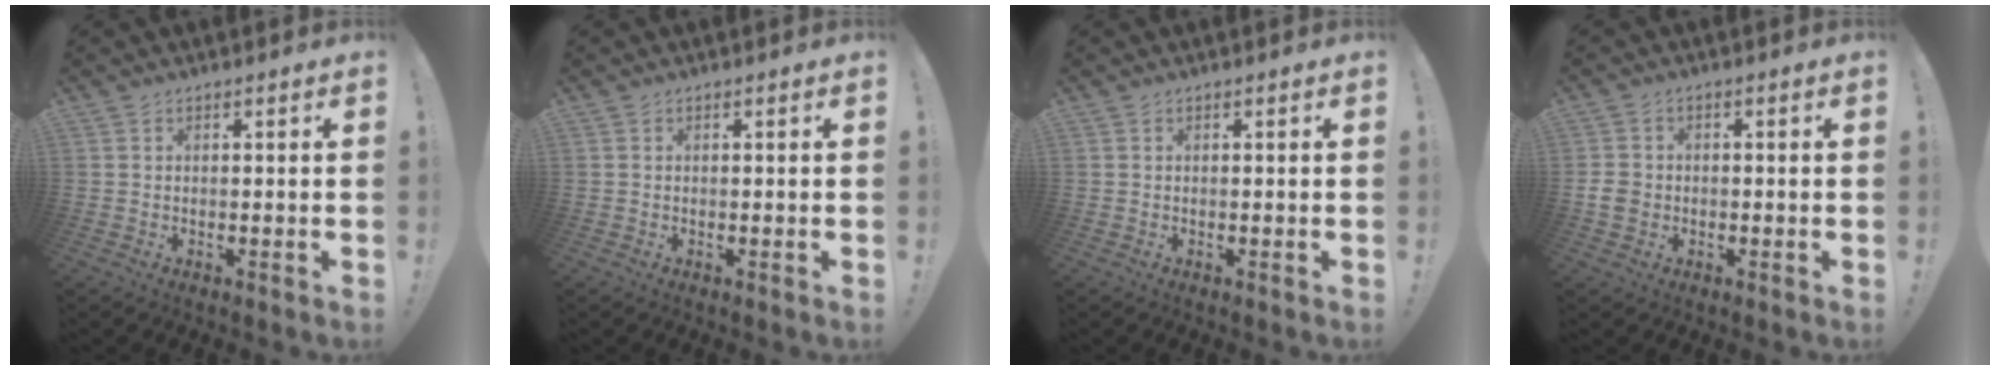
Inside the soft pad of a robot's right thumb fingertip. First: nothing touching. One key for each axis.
{"total": 0.0}
{"total": 0.0}
{"total": 4.2, "fx": -1.3, "fy": 3.4, "fz": 2.1, "tx": -0.046, "ty": 0.008, "tz": -0.022}